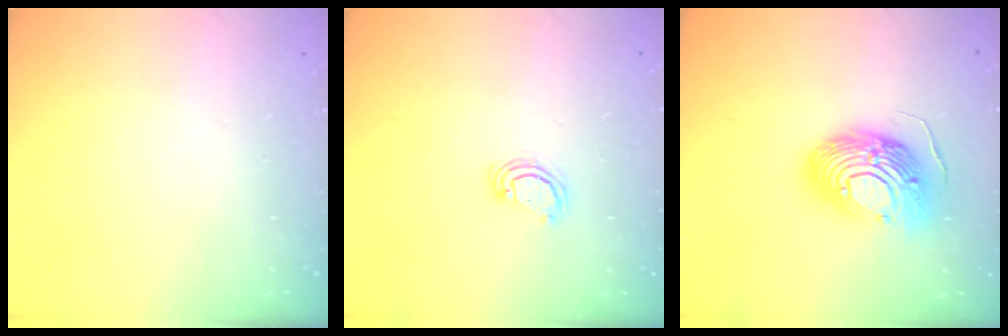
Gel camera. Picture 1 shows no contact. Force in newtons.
{"total": 2.8, "press": 2.8, "slide": 0.3}
{"total": 16.9, "press": 16.8, "slide": 1.6}